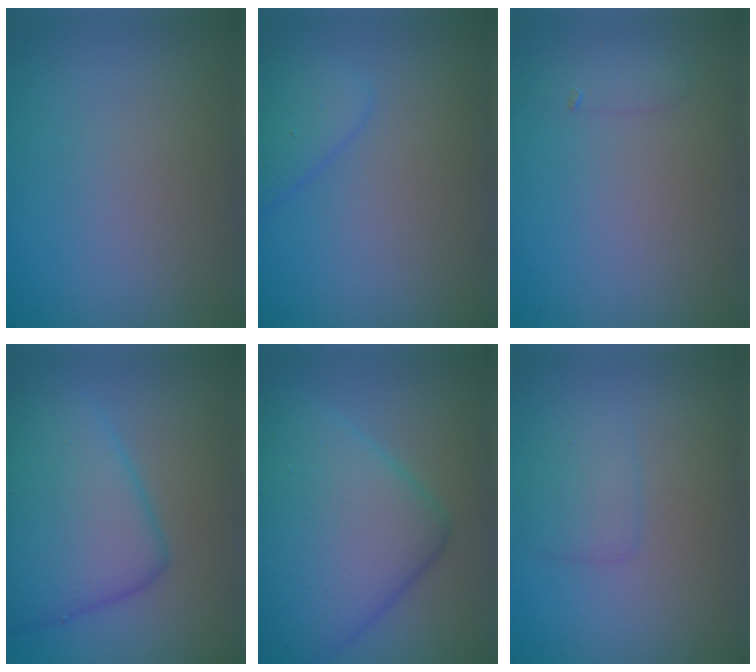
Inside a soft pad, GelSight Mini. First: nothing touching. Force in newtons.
{"total": 2.4, "press": 2.4, "slide": 0.1}
{"total": 1.0, "press": 1.0, "slide": 0.0}
{"total": 7.4, "press": 7.4, "slide": 0.2}
{"total": 9.8, "press": 9.8, "slide": 0.1}
{"total": 1.6, "press": 1.6, "slide": 0.0}